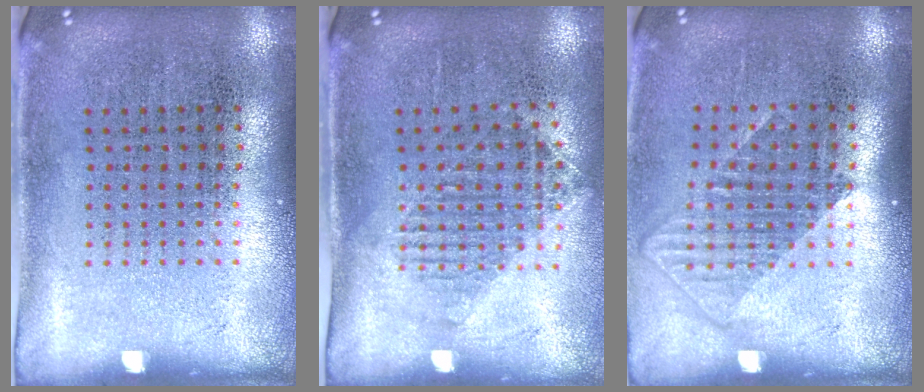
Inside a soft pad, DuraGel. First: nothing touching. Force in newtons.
{"total": 1.2, "press": 1.1, "slide": 0.5}
{"total": 1.2, "press": 1.0, "slide": 0.6}